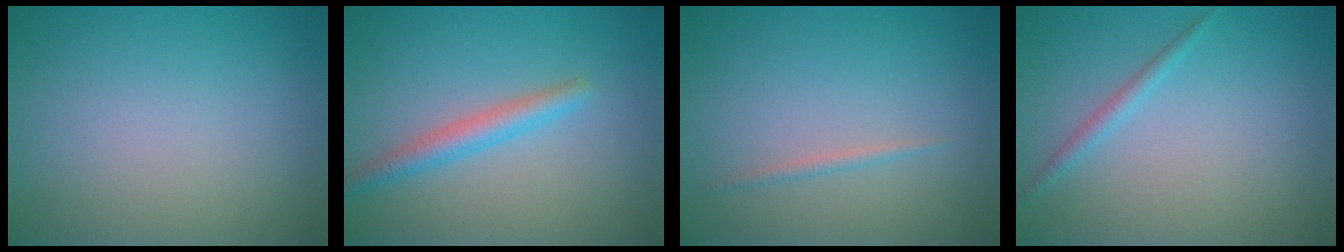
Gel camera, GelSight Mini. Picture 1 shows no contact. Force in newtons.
{"total": 2.5, "press": 2.5, "slide": 0.2}
{"total": 0.7, "press": 0.7, "slide": 0.1}
{"total": 1.3, "press": 1.3, "slide": 0.0}